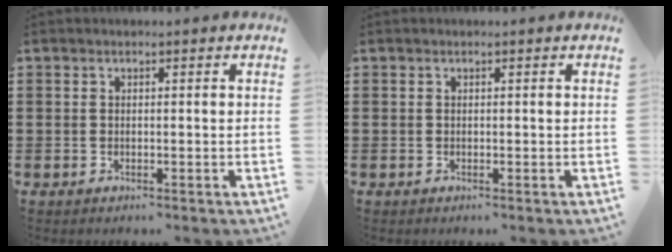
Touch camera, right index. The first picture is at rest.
{"total": 0.0}